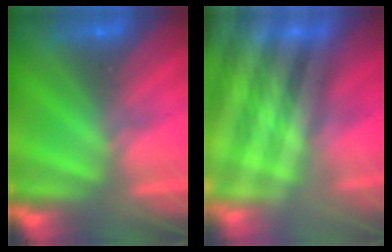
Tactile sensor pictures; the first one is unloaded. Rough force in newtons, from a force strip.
{"total": 5.6}